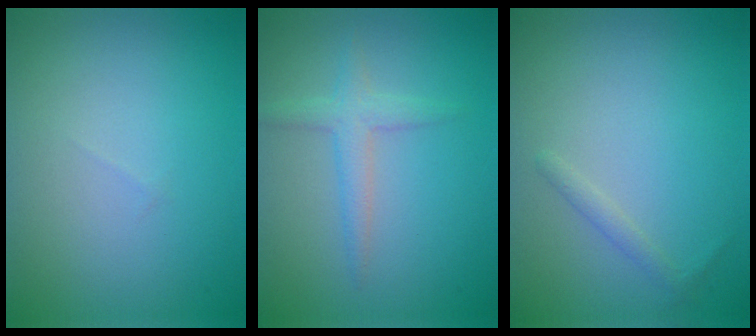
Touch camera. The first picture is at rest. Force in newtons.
{"total": 2.2, "press": 2.2, "slide": 0.1}
{"total": 0.9, "press": 0.9, "slide": 0.1}